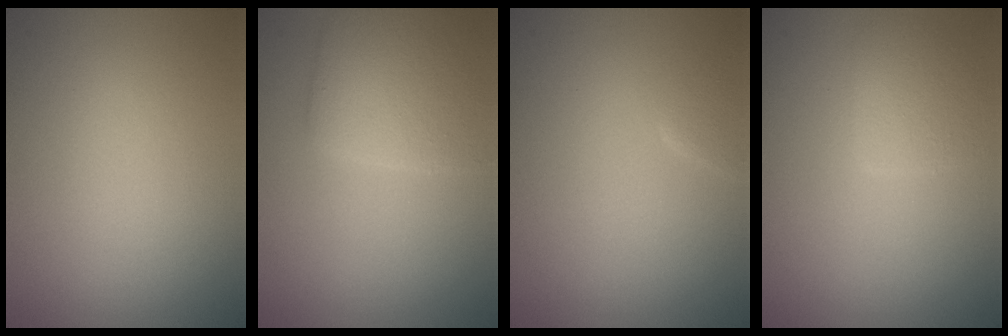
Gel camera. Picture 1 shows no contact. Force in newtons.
{"total": 4.2, "press": 4.2, "slide": 0.1}
{"total": 1.0, "press": 1.0, "slide": 0.1}
{"total": 2.5, "press": 2.5, "slide": 0.1}